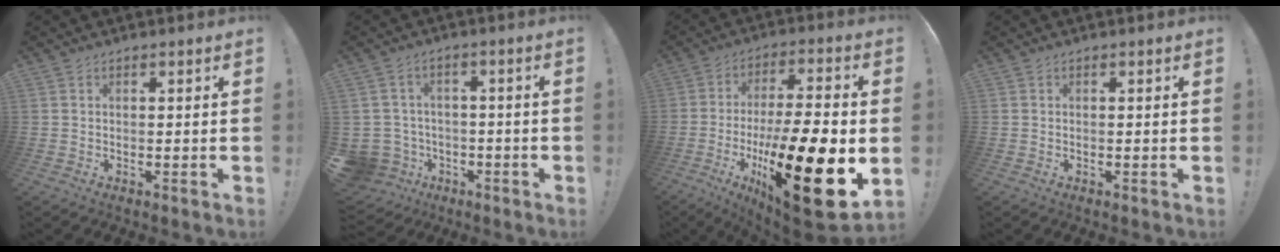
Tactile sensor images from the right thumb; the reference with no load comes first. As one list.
[{"total": 7.2, "force": [-2.0, 6.7, 1.8], "torque": [-0.066, 0.012, -0.028]}, {"total": 26.6, "force": [-6.9, 7.6, 24.5], "torque": [-0.400, 0.029, -0.103]}, {"total": 0.0}]